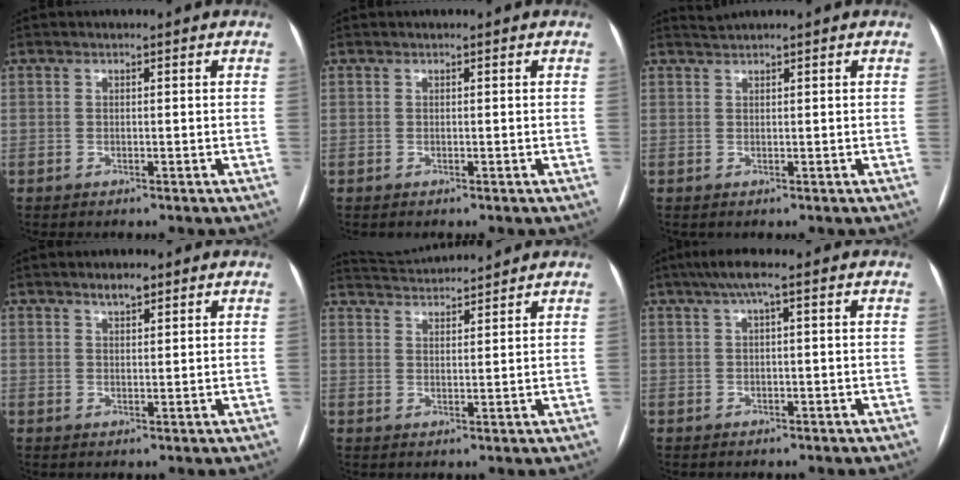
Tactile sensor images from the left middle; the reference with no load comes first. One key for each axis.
{"total": 0.0}
{"total": 1.0, "fx": 0.8, "fy": -0.5, "fz": -0.1, "tx": -0.004, "ty": 0.005, "tz": 0.025}
{"total": 2.1, "fx": 1.6, "fy": 0.6, "fz": 1.1, "tx": -0.023, "ty": 0.000, "tz": 0.028}
{"total": 7.3, "fx": 7.2, "fy": -0.8, "fz": 0.9, "tx": -0.030, "ty": 0.019, "tz": 0.118}
{"total": 3.4, "fx": 1.6, "fy": 0.0, "fz": 3.0, "tx": -0.059, "ty": 0.024, "tz": 0.032}